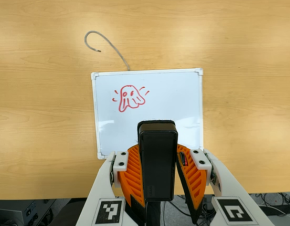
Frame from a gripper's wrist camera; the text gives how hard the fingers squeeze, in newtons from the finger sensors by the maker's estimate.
{"total": 7.9, "left": 6.5, "right": 9.4}